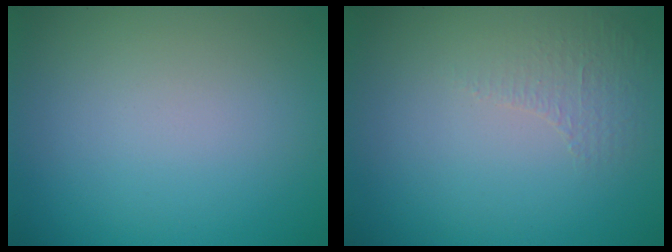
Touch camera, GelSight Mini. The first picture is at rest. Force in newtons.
{"total": 0.9, "press": 0.5, "slide": 0.8}